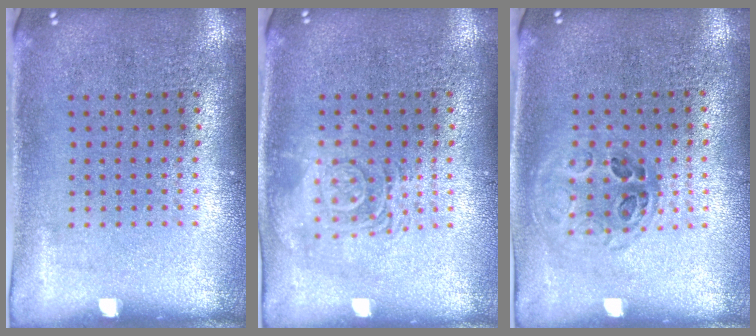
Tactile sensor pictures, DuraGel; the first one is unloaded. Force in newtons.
{"total": 2.8, "press": 2.8, "slide": 0.4}
{"total": 1.0, "press": 0.9, "slide": 0.3}